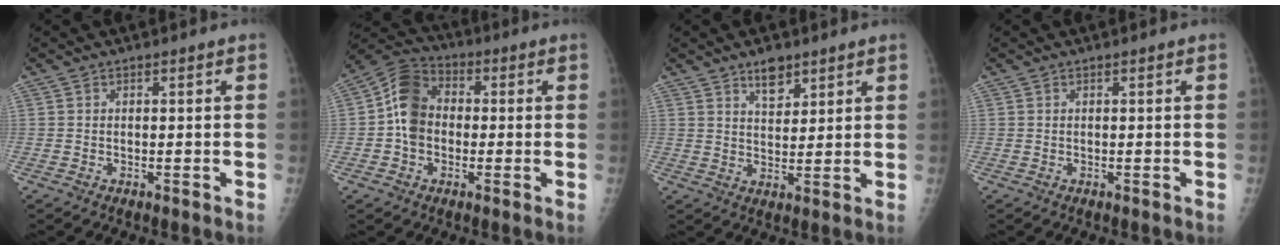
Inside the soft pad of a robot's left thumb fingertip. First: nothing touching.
{"total": 9.7, "force": [-0.6, 7.6, 6.0], "torque": [-0.095, 0.029, -0.026]}
{"total": 5.2, "force": [3.6, 2.6, 2.8], "torque": [-0.025, -0.024, 0.061]}
{"total": 0.0}